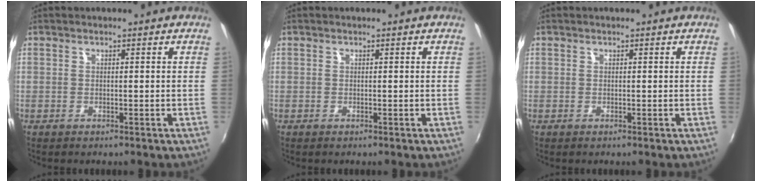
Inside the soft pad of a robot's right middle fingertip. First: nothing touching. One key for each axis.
{"total": 0.0}
{"total": 0.0}